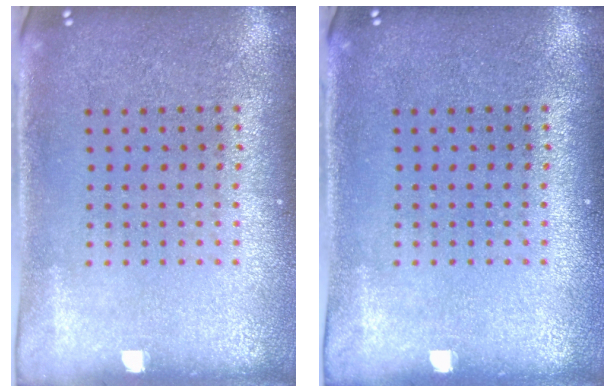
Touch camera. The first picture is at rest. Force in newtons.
{"total": 0.0}